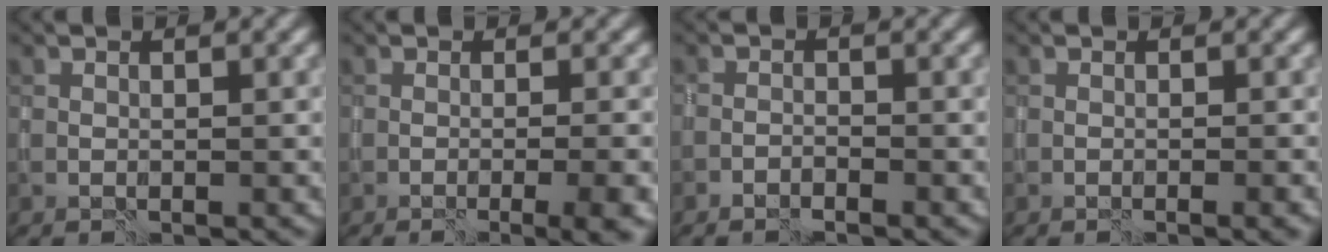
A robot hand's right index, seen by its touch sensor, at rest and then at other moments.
{"total": 4.9, "force": [-1.4, 1.5, 4.4], "torque": [-0.033, -0.008, -0.014]}
{"total": 1.1, "force": [-1.1, 0.2, 0.2], "torque": [-0.004, 0.001, -0.024]}
{"total": 0.8, "force": [-0.4, -0.1, 0.7], "torque": [-0.006, -0.003, -0.010]}